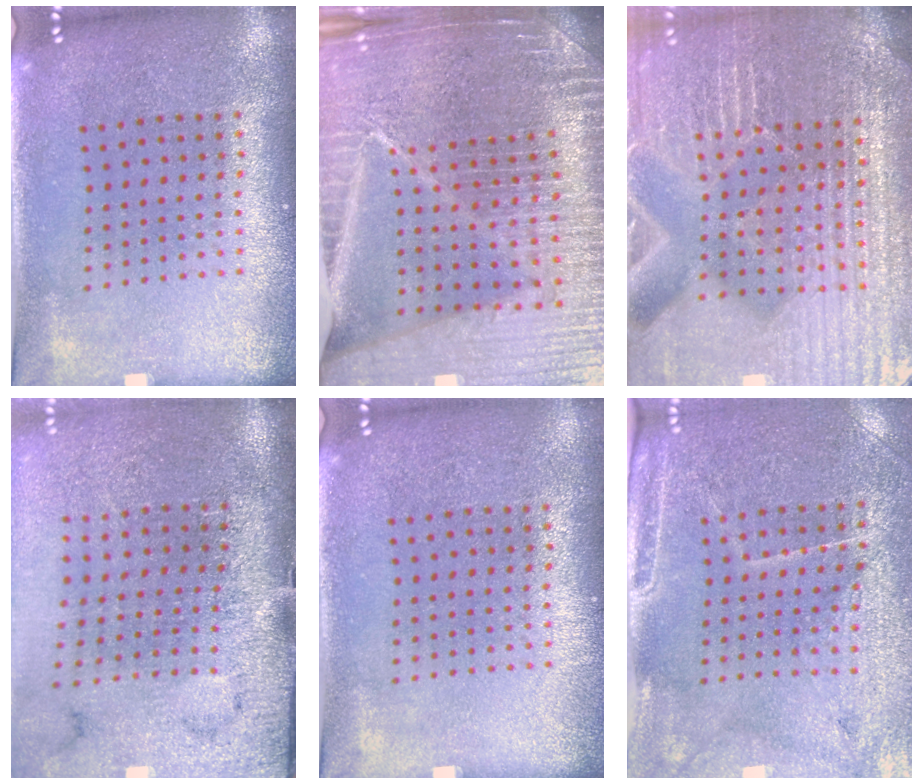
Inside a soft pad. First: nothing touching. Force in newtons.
{"total": 6.3, "press": 5.5, "slide": 3.0}
{"total": 5.2, "press": 4.8, "slide": 1.8}
{"total": 4.6, "press": 3.6, "slide": 2.9}
{"total": 0.0}
{"total": 3.3, "press": 3.1, "slide": 1.0}